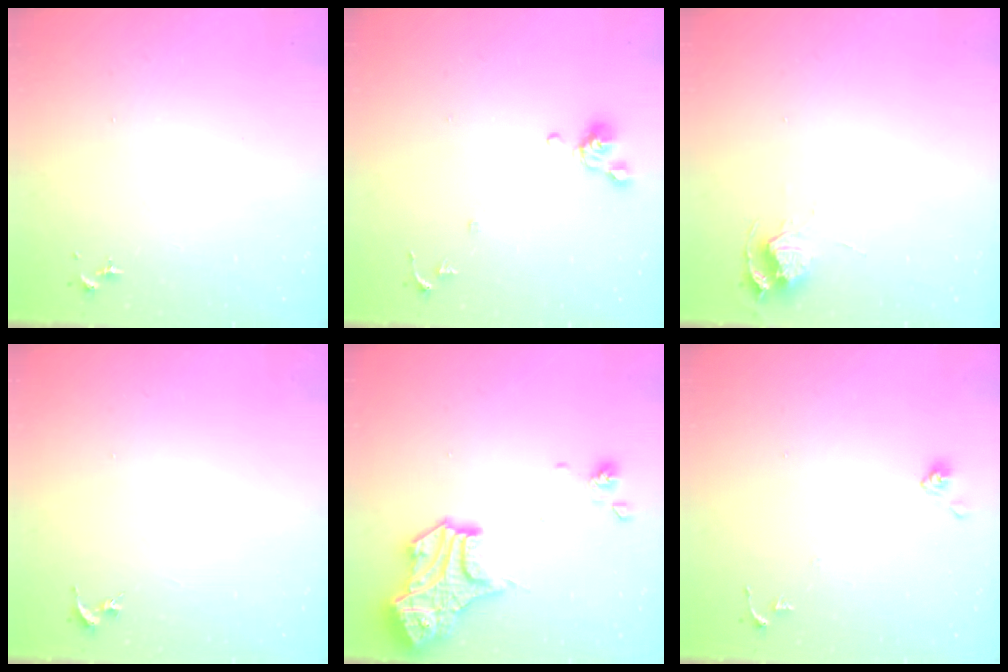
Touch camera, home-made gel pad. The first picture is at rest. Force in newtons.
{"total": 8.5, "press": 8.4, "slide": 1.4}
{"total": 5.8, "press": 5.8, "slide": 0.6}
{"total": 0.0}
{"total": 19.9, "press": 19.8, "slide": 1.8}
{"total": 5.8, "press": 5.8, "slide": 0.5}